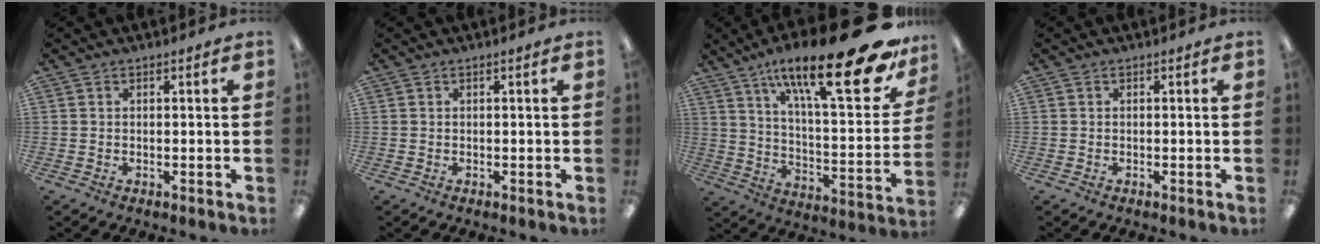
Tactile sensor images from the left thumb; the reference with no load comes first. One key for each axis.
{"total": 0.8, "fx": 0.2, "fy": 0.1, "fz": 0.8, "tx": -0.014, "ty": 0.001, "tz": 0.004}
{"total": 27.9, "fx": 17.0, "fy": 7.3, "fz": 20.9, "tx": -0.312, "ty": -0.107, "tz": 0.269}
{"total": 0.0}